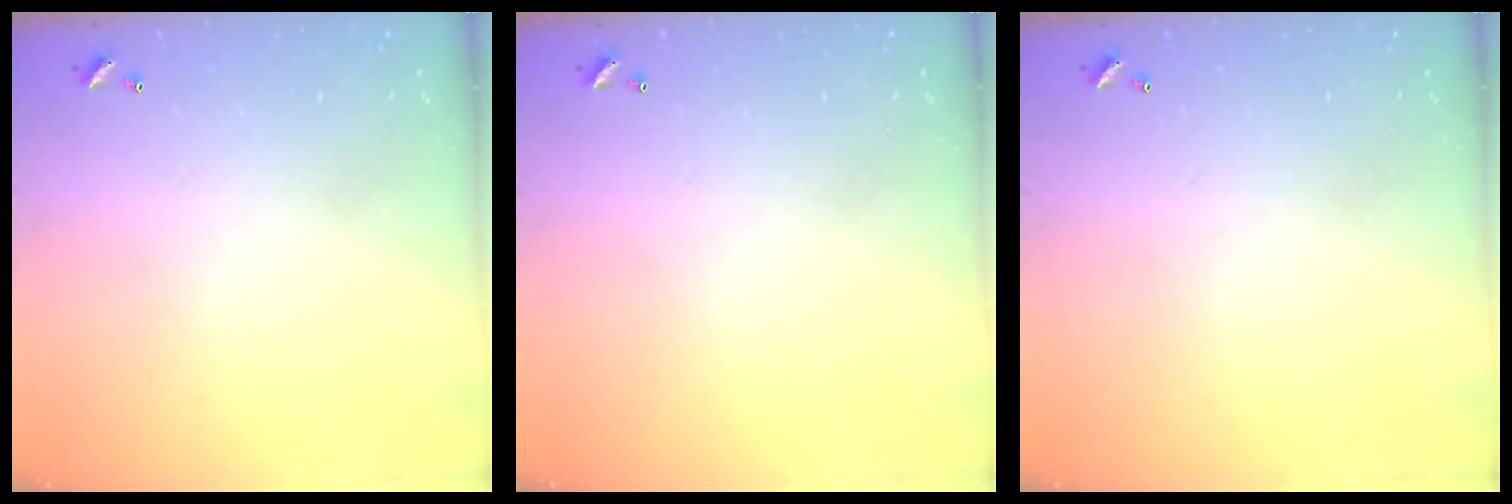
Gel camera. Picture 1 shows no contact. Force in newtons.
{"total": 0.0}
{"total": 0.0}